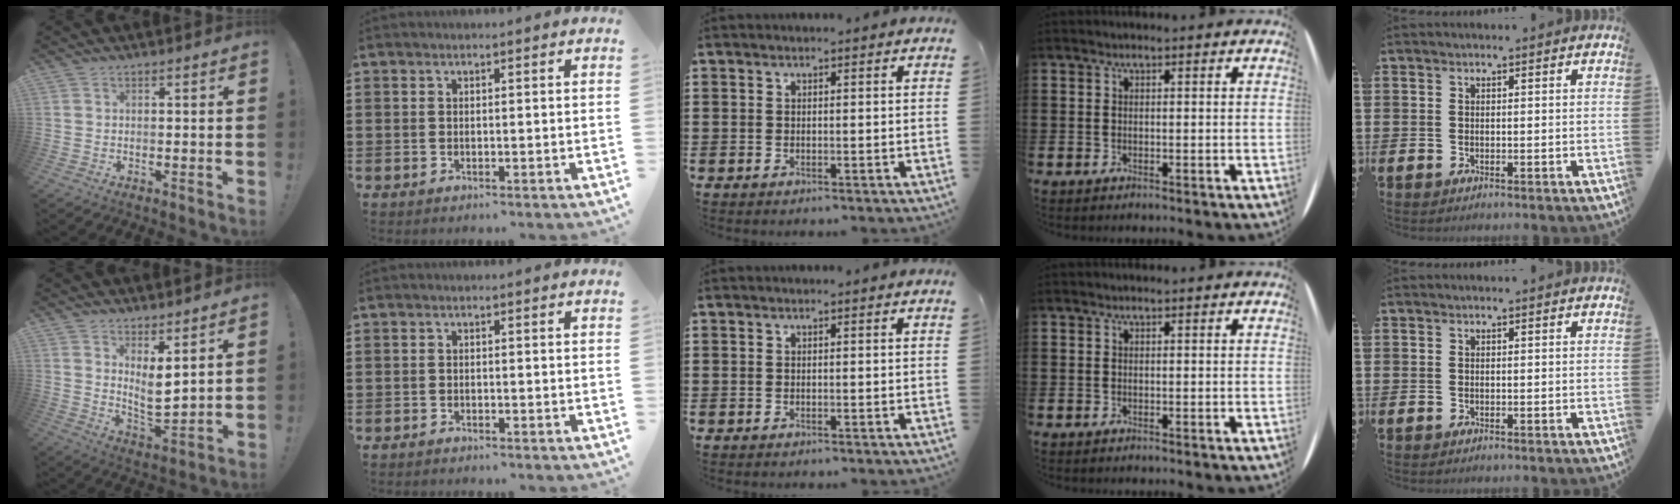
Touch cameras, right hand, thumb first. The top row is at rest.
{"thumb": {"total": 7.0, "force": [4.3, 2.0, 5.1], "torque": [-0.076, -0.045, 0.082]}, "index": {"total": 0.7, "force": [-0.7, 0.1, 0.0], "torque": [-0.001, 0.001, -0.016]}}